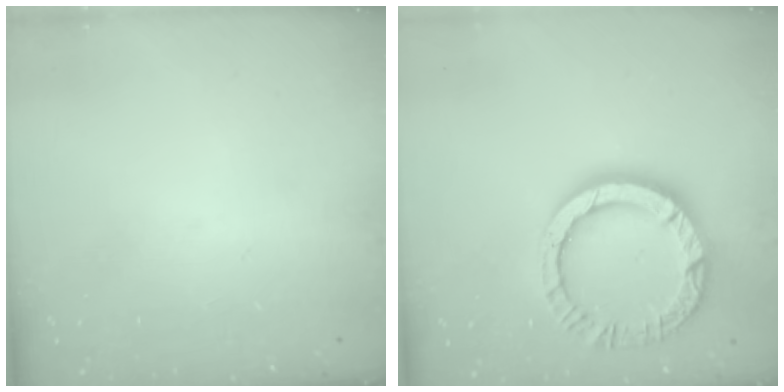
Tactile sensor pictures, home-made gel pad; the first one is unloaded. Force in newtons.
{"total": 12.7, "press": 12.6, "slide": 1.2}